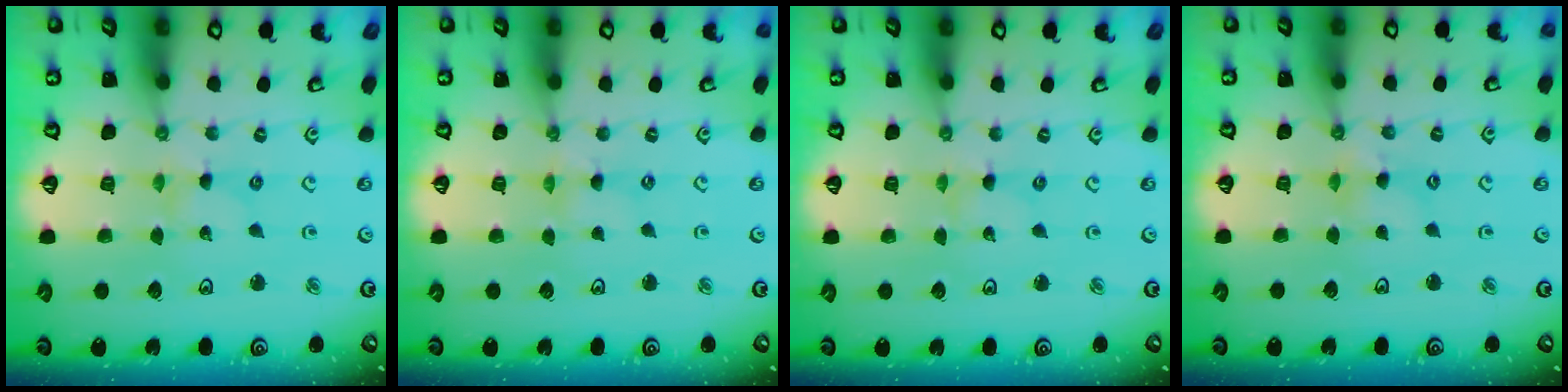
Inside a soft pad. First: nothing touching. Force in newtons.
{"total": 0.0}
{"total": 0.0}
{"total": 2.5, "press": 2.5, "slide": 0.3}